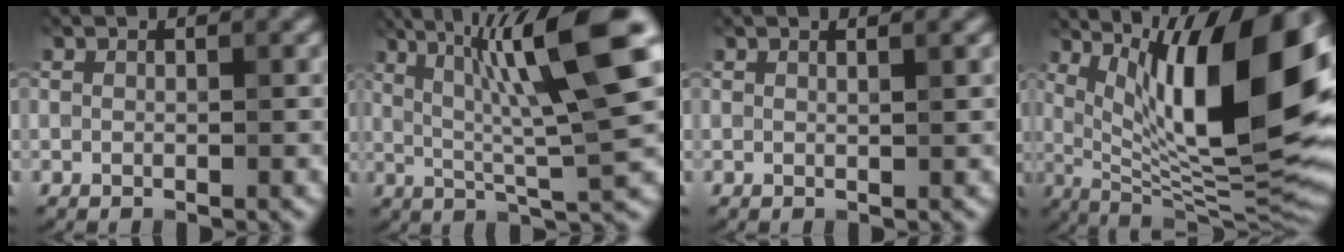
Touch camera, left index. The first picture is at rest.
{"total": 12.0, "force": [3.6, 1.9, 11.2], "torque": [-0.171, 0.013, 0.060]}
{"total": 1.0, "force": [0.6, 0.4, 0.7], "torque": [0.001, 0.002, 0.004]}
{"total": 15.2, "force": [4.5, 4.7, 13.8], "torque": [-0.186, -0.006, 0.075]}